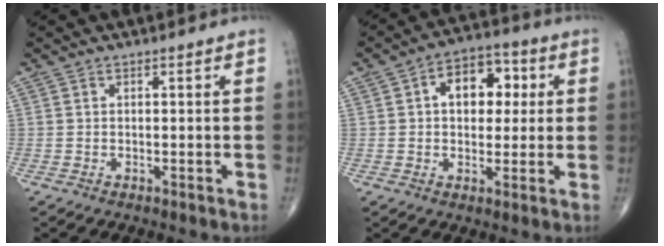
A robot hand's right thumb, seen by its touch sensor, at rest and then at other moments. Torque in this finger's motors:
{"motor_torque": [-0.15, 0.32, 0.05, 0.00, 0.06]}